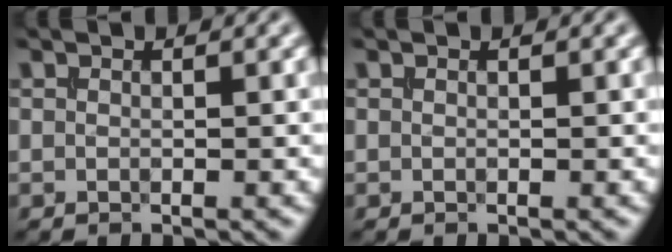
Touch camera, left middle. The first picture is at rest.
{"total": 0.0}